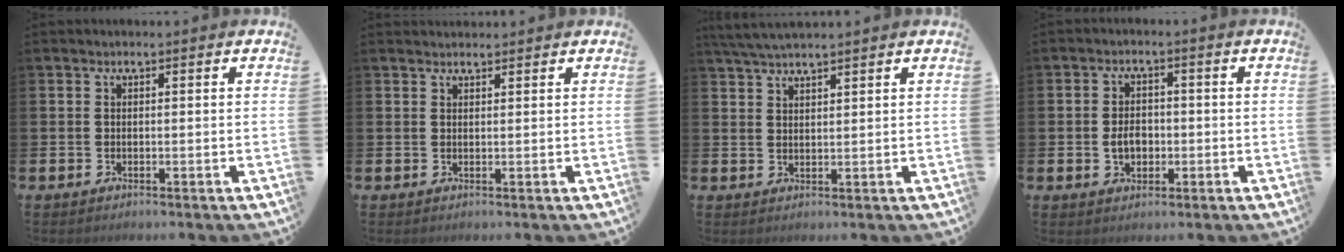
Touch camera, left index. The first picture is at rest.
{"total": 1.3, "force": [1.3, 0.3, 0.1], "torque": [0.009, -0.002, 0.021]}
{"total": 3.8, "force": [3.5, 0.3, 1.4], "torque": [-0.039, -0.005, 0.066]}
{"total": 3.3, "force": [-0.6, 2.5, 2.1], "torque": [-0.023, -0.002, -0.018]}